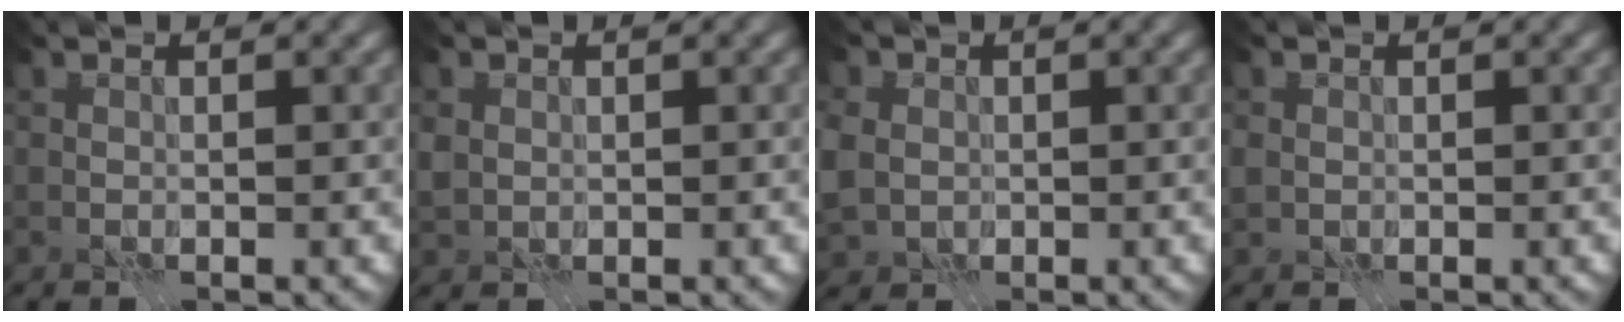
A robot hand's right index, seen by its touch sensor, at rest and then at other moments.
{"total": 1.5, "force": [0.4, 1.3, 0.5], "torque": [-0.015, 0.000, 0.008]}
{"total": 5.1, "force": [0.0, 4.4, 2.5], "torque": [-0.085, 0.004, -0.005]}
{"total": 1.2, "force": [0.1, 1.1, 0.4], "torque": [-0.010, 0.000, -0.001]}